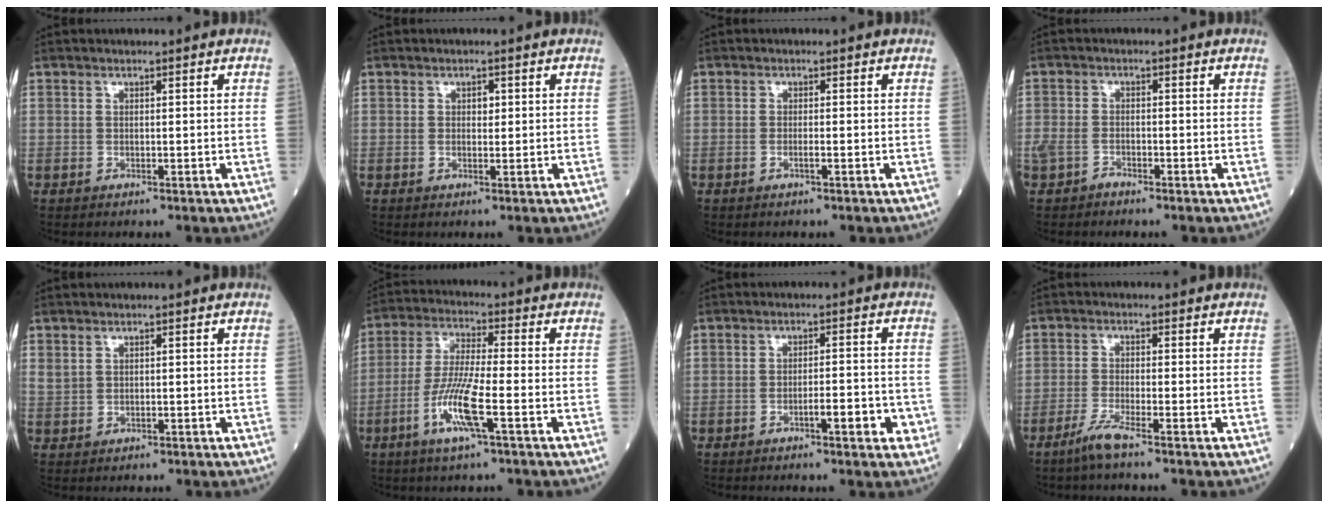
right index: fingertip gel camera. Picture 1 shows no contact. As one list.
[{"total": 1.2, "force": [0.4, 0.7, 0.8], "torque": [-0.009, 0.000, 0.005]}, {"total": 0.7, "force": [-0.3, -0.1, 0.6], "torque": [-0.013, 0.000, -0.006]}, {"total": 3.9, "force": [-2.6, 2.6, 1.4], "torque": [-0.031, 0.006, -0.047]}, {"total": 1.2, "force": [0.9, 0.8, 0.4], "torque": [-0.007, 0.004, 0.023]}, {"total": 9.2, "force": [-3.6, 0.5, 8.4], "torque": [-0.174, -0.009, -0.072]}, {"total": 4.2, "force": [-1.7, 0.9, 3.8], "torque": [-0.049, 0.004, -0.024]}, {"total": 3.2, "force": [-2.4, -0.5, 2.1], "torque": [-0.052, -0.009, -0.053]}]